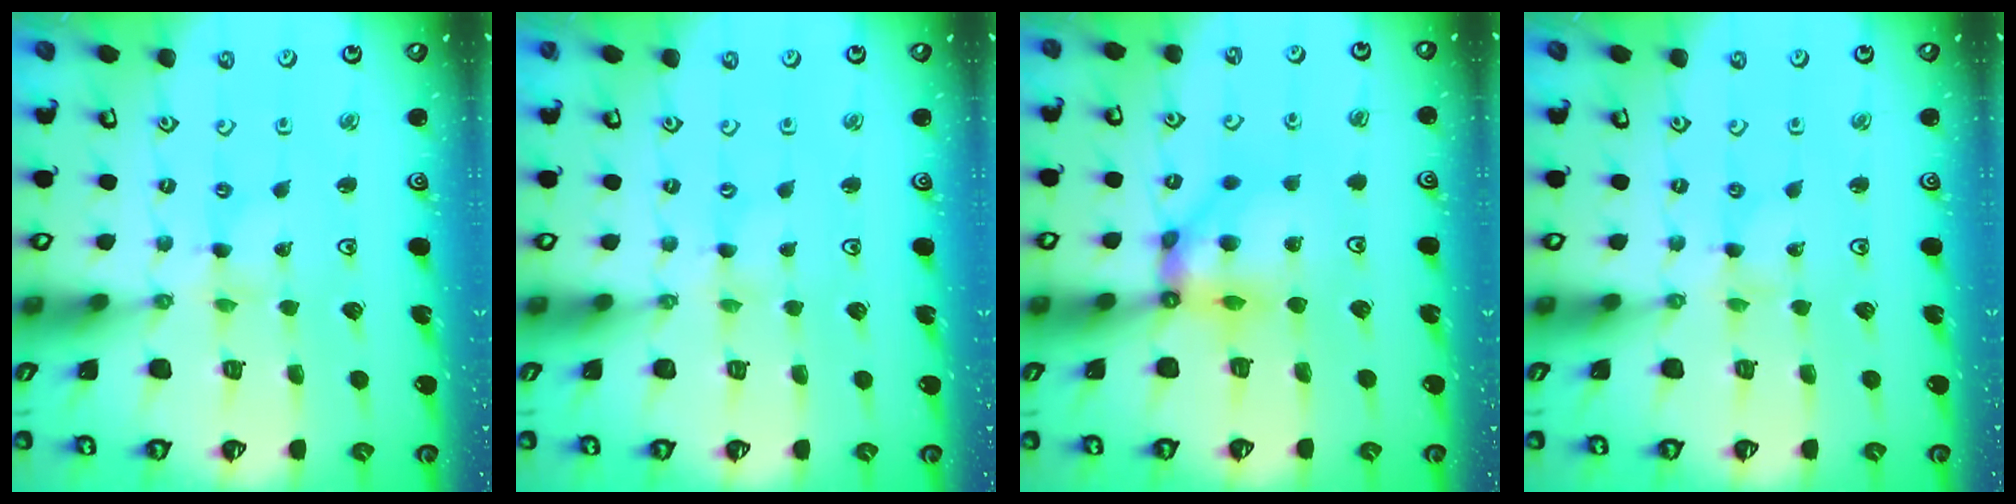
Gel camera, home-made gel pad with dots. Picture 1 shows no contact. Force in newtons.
{"total": 0.0}
{"total": 10.0, "press": 10.0, "slide": 0.9}
{"total": 0.0}